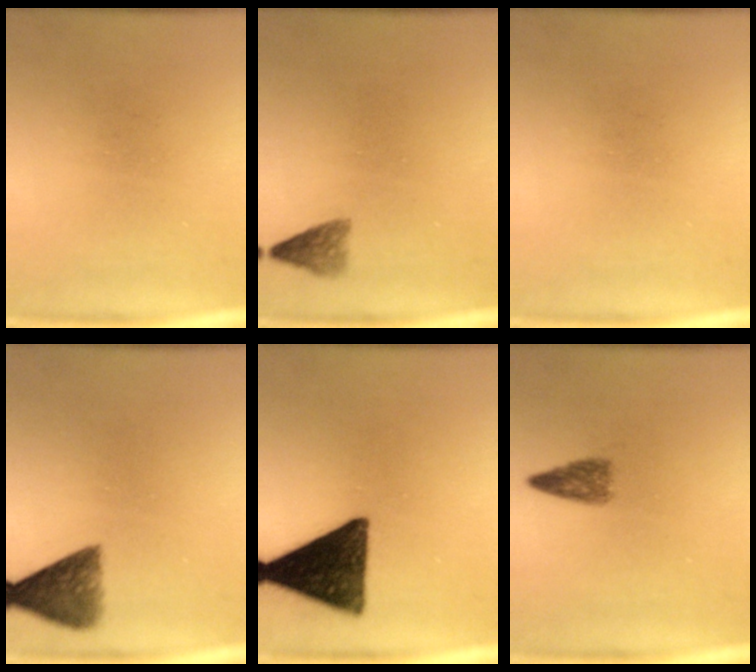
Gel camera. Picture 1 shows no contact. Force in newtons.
{"total": 2.3}
{"total": 0.0}
{"total": 6.5}
{"total": 14.7}
{"total": 2.5}